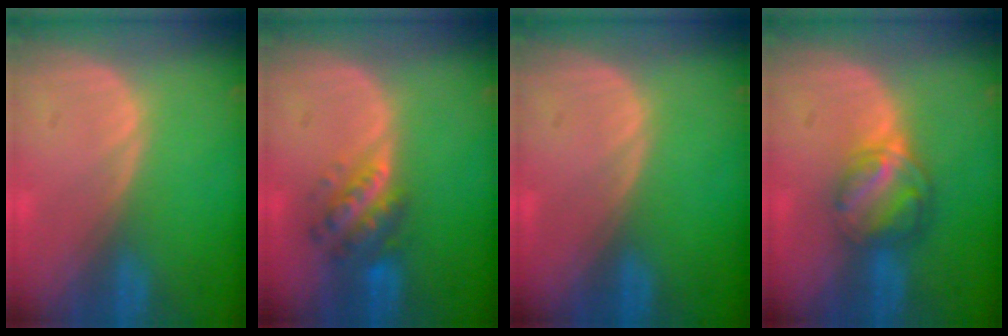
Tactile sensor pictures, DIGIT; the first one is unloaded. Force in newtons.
{"total": 5.8, "press": 5.5, "slide": 1.7}
{"total": 0.0}
{"total": 6.4, "press": 5.4, "slide": 3.3}